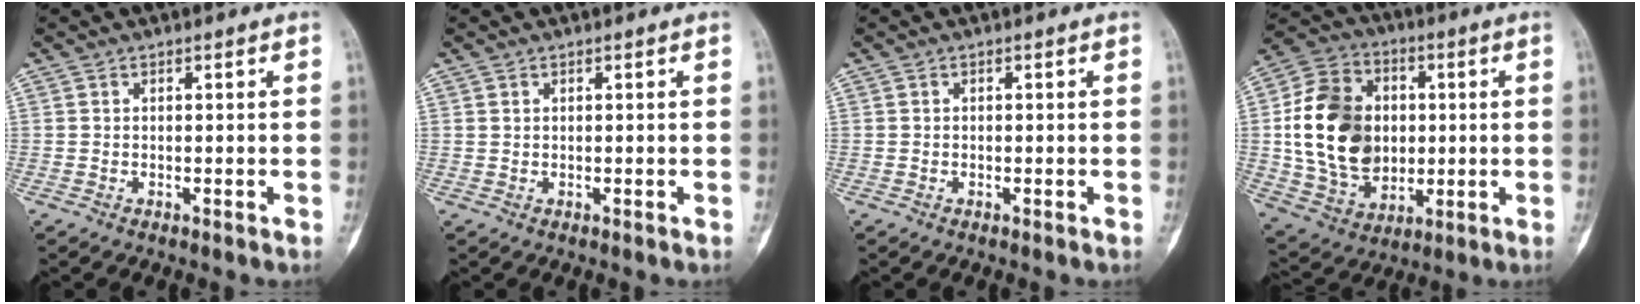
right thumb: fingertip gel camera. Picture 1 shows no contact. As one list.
[{"total": 0.6, "force": [0.3, 0.5, 0.2], "torque": [0.001, 0.000, 0.006]}, {"total": 0.0}, {"total": 20.4, "force": [1.1, 15.7, 13.0], "torque": [-0.214, 0.009, 0.030]}]